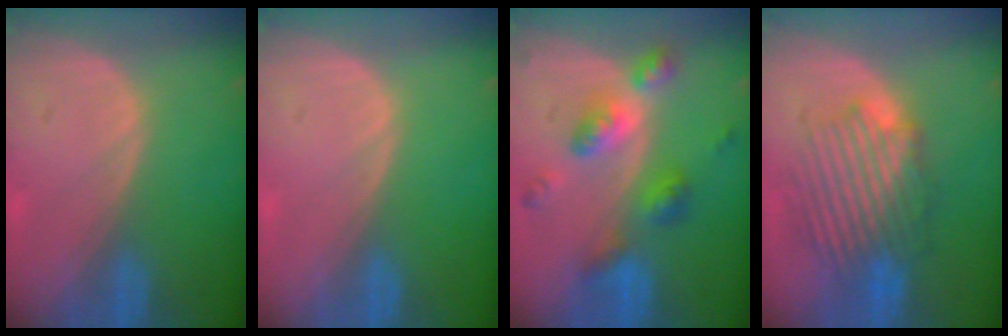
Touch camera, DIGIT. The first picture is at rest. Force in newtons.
{"total": 0.0}
{"total": 7.5, "press": 7.5, "slide": 0.6}
{"total": 8.6, "press": 8.5, "slide": 1.5}